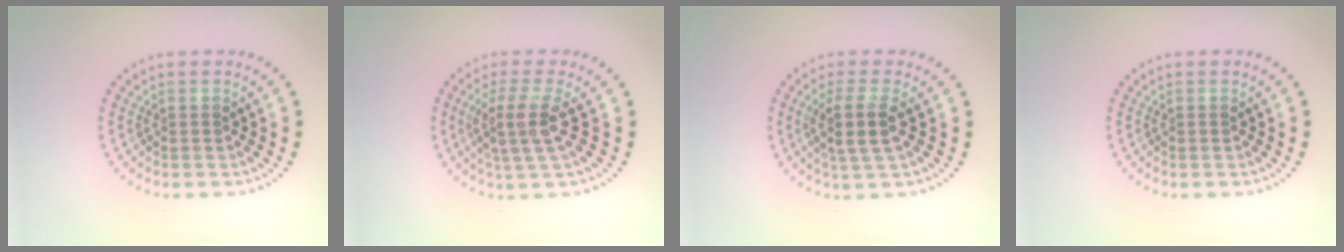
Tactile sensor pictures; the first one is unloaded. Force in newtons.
{"total": 3.7, "press": 2.8, "slide": 2.4}
{"total": 3.0, "press": 2.6, "slide": 1.5}
{"total": 0.0}